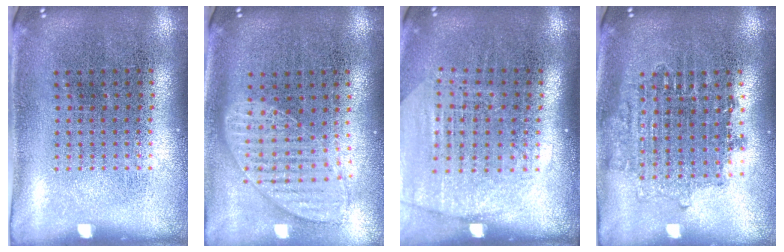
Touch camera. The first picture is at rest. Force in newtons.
{"total": 1.2, "press": 1.2, "slide": 0.3}
{"total": 1.8, "press": 1.6, "slide": 0.7}
{"total": 1.6, "press": 1.3, "slide": 0.9}